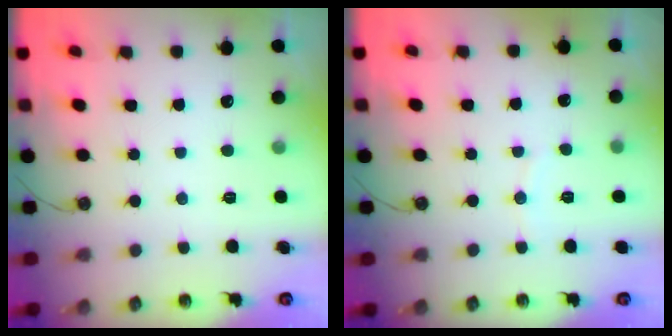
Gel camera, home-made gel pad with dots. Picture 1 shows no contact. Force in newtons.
{"total": 2.9, "press": 2.9, "slide": 0.3}